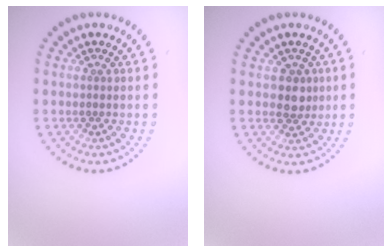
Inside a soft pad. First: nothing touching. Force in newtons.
{"total": 1.9, "press": 1.8, "slide": 0.7}